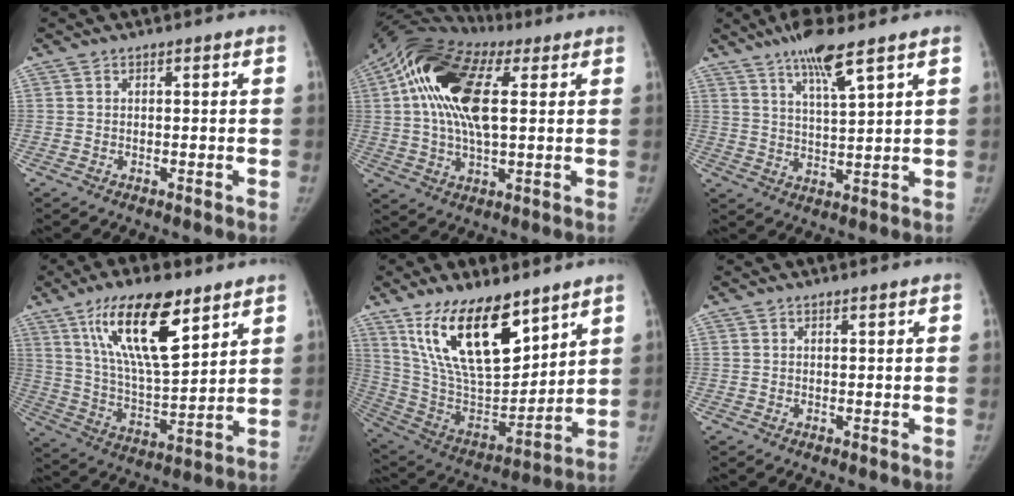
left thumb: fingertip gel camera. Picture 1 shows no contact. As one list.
[{"total": 19.0, "force": [5.2, 9.2, 15.8], "torque": [-0.306, 0.022, 0.081]}, {"total": 8.7, "force": [5.7, 1.0, 6.4], "torque": [-0.116, -0.031, 0.105]}, {"total": 18.2, "force": [10.2, 6.1, 13.8], "torque": [-0.213, -0.051, 0.188]}, {"total": 21.6, "force": [13.3, 8.9, 14.5], "torque": [-0.218, -0.075, 0.258]}, {"total": 0.0}]